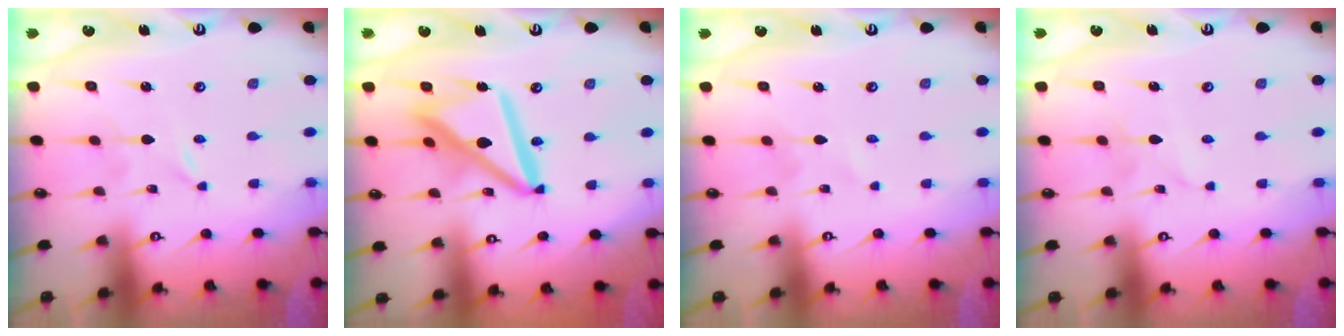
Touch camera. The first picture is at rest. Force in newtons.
{"total": 14.9, "press": 14.8, "slide": 1.5}
{"total": 2.2, "press": 2.2, "slide": 0.2}
{"total": 1.6, "press": 1.6, "slide": 0.1}